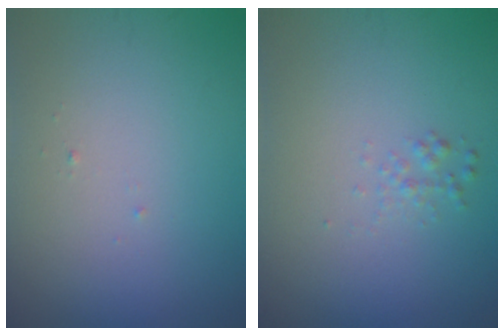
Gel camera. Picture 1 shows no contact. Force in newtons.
{"total": 0.9, "press": 0.9, "slide": 0.1}